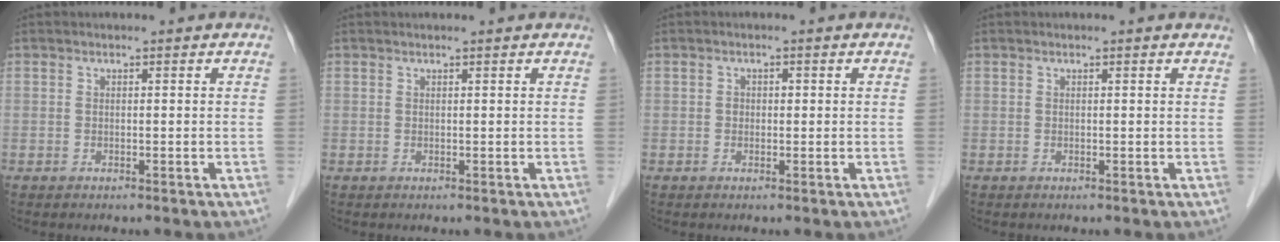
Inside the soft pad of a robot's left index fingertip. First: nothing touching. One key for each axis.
{"total": 1.5, "fx": 1.4, "fy": -0.2, "fz": 0.6, "tx": -0.010, "ty": 0.009, "tz": 0.021}
{"total": 0.9, "fx": 0.0, "fy": 0.8, "fz": 0.4, "tx": -0.004, "ty": 0.005, "tz": -0.003}
{"total": 1.0, "fx": 0.9, "fy": -0.1, "fz": 0.4, "tx": -0.014, "ty": 0.001, "tz": 0.009}